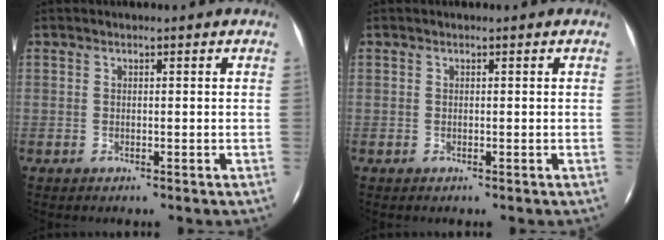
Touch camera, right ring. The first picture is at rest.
{"total": 0.0}